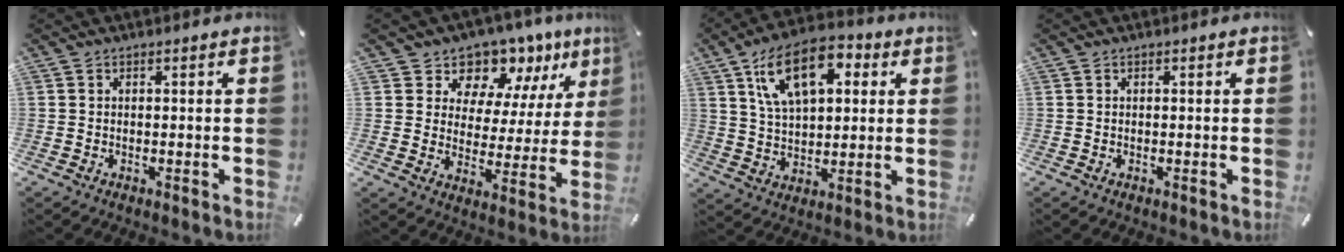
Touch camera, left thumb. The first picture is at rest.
{"total": 9.6, "force": [7.6, 5.9, 0.3], "torque": [-0.005, -0.083, 0.137]}
{"total": 15.2, "force": [6.8, 8.4, 10.6], "torque": [-0.200, -0.003, 0.118]}
{"total": 0.0}